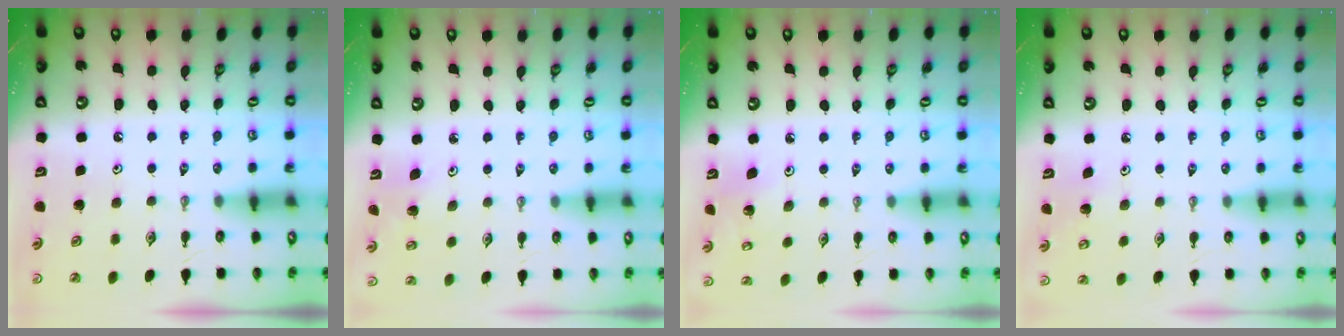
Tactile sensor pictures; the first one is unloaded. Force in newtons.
{"total": 2.8, "press": 2.8, "slide": 0.3}
{"total": 5.1, "press": 4.8, "slide": 1.5}
{"total": 4.0, "press": 4.0, "slide": 0.2}